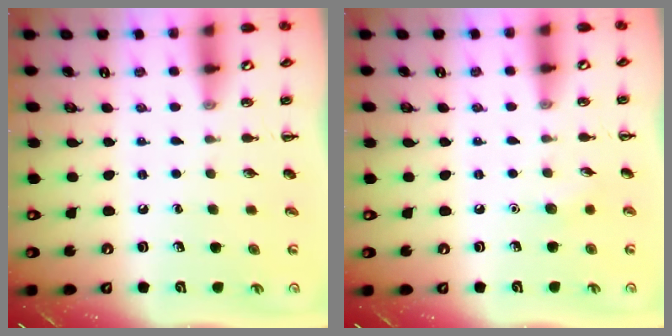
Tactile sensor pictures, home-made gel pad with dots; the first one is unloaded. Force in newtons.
{"total": 4.2, "press": 4.0, "slide": 1.3}